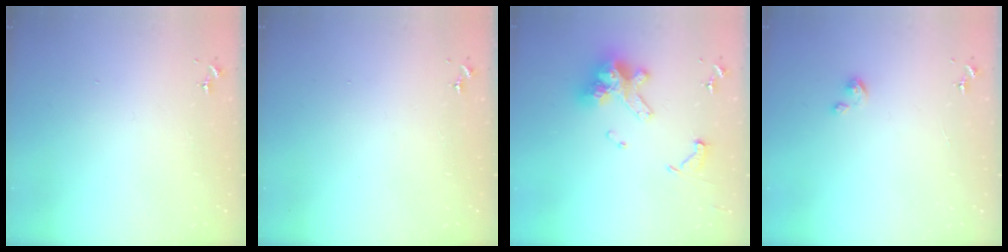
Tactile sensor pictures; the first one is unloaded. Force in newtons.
{"total": 0.0}
{"total": 16.2, "press": 16.1, "slide": 1.9}
{"total": 2.1, "press": 2.1, "slide": 0.1}